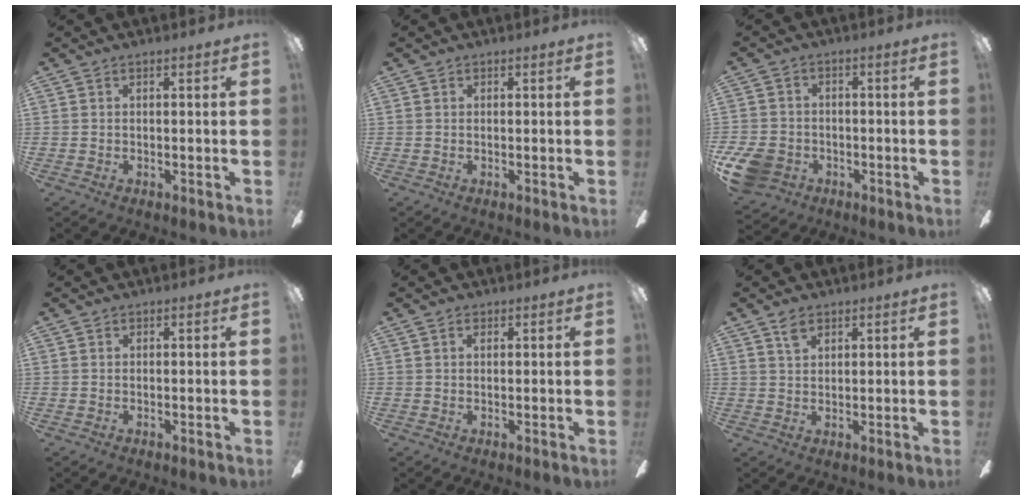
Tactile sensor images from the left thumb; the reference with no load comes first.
{"total": 0.0}
{"total": 8.8, "force": [-3.9, 6.7, 4.1], "torque": [-0.104, 0.027, -0.073]}
{"total": 0.0}
{"total": 0.9, "force": [0.4, 0.6, 0.5], "torque": [-0.010, 0.002, 0.008]}
{"total": 3.5, "force": [2.3, 1.9, 1.7], "torque": [-0.030, -0.002, 0.042]}